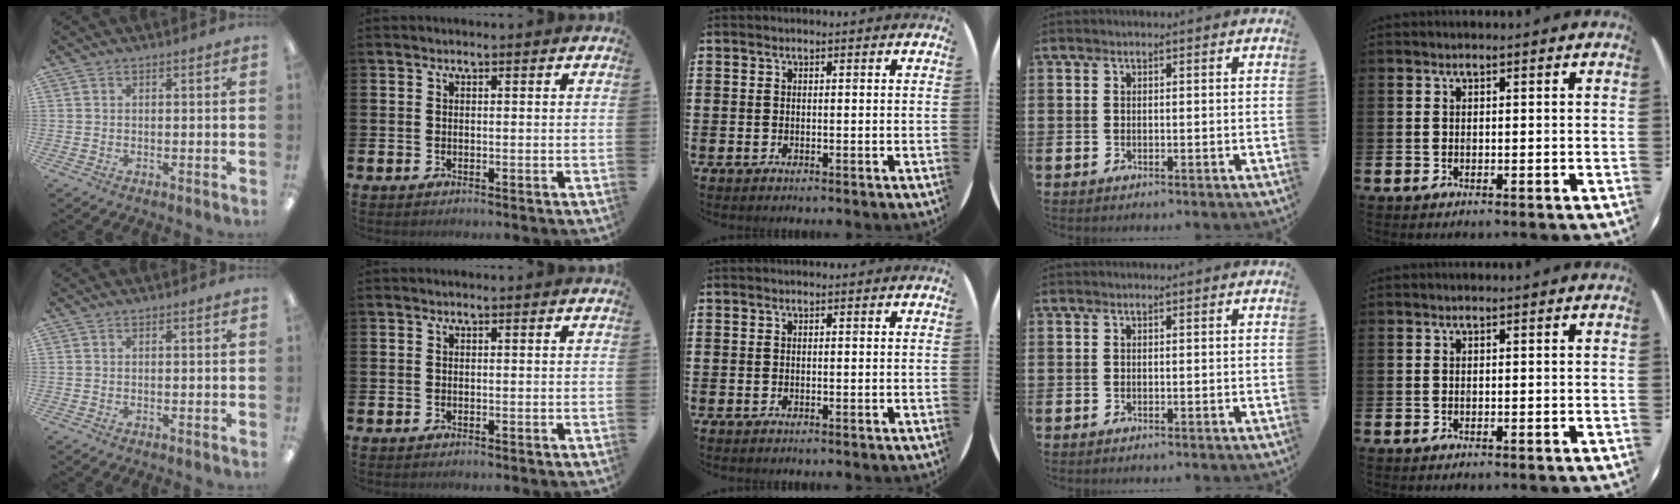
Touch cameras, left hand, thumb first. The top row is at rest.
{}